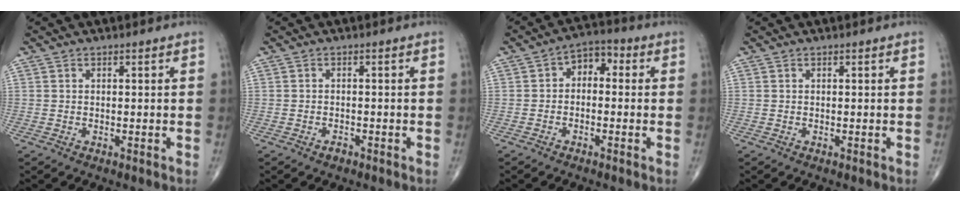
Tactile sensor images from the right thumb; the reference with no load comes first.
{"total": 1.2, "force": [-0.9, 0.6, 0.5], "torque": [-0.008, 0.005, -0.015]}
{"total": 5.1, "force": [0.0, 3.5, 3.7], "torque": [-0.034, 0.028, -0.016]}
{"total": 0.0}